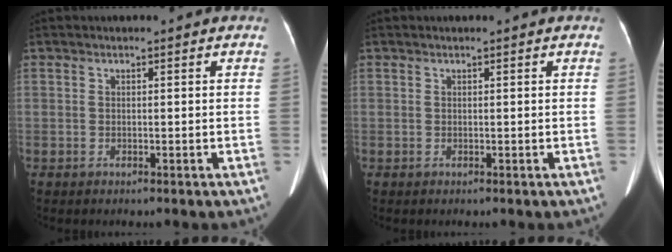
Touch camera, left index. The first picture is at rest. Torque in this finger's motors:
{"motor_torque": [-0.02, 0.09, -0.07, 0.01]}